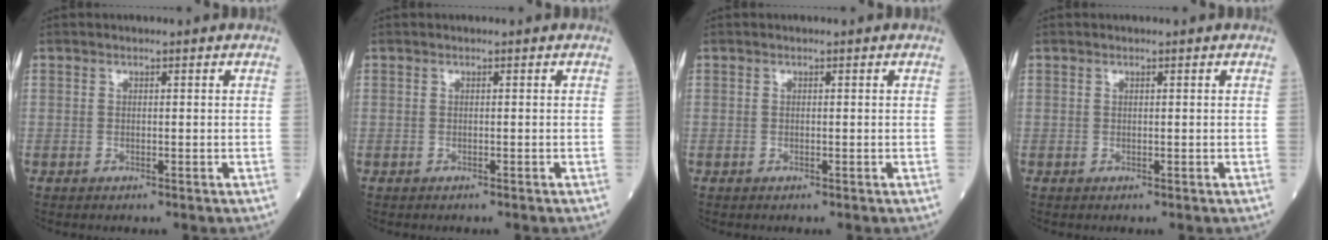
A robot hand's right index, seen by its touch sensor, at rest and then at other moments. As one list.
[{"total": 0.0}, {"total": 0.0}, {"total": 0.0}]